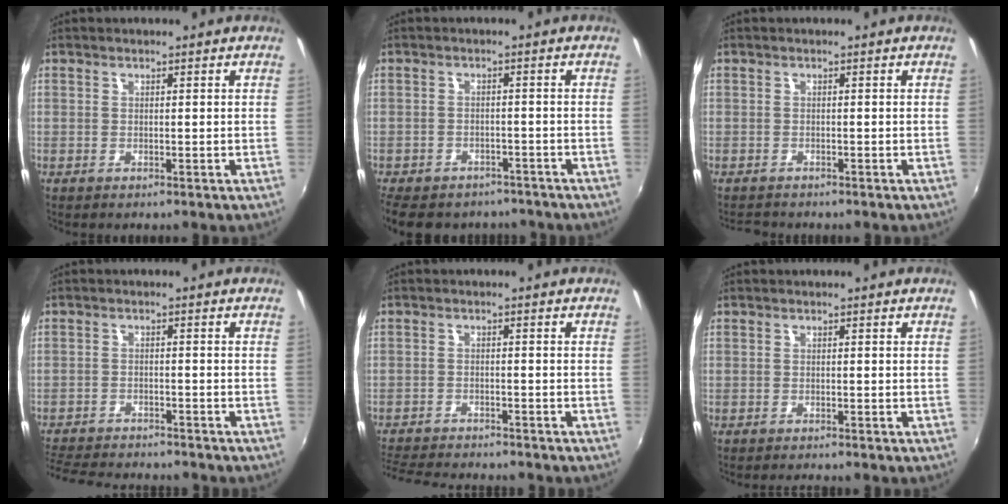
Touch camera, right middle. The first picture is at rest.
{"total": 12.2, "force": [-9.6, 6.0, 4.4], "torque": [-0.112, -0.008, -0.137]}
{"total": 2.2, "force": [-2.1, 0.4, 0.3], "torque": [-0.013, -0.010, -0.038]}
{"total": 11.4, "force": [-10.3, 2.6, 3.9], "torque": [-0.104, -0.012, -0.166]}
{"total": 9.7, "force": [-9.0, 1.6, 3.2], "torque": [-0.089, -0.014, -0.149]}
{"total": 1.4, "force": [-1.3, -0.1, 0.5], "torque": [-0.006, -0.012, -0.020]}